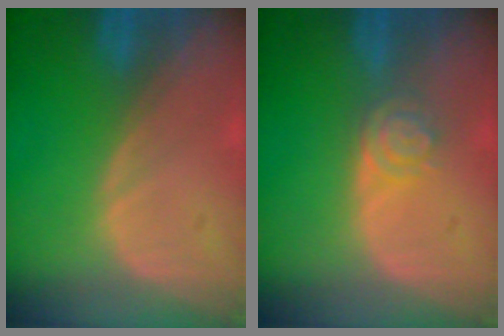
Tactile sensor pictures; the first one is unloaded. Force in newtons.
{"total": 4.0, "press": 3.3, "slide": 2.1}